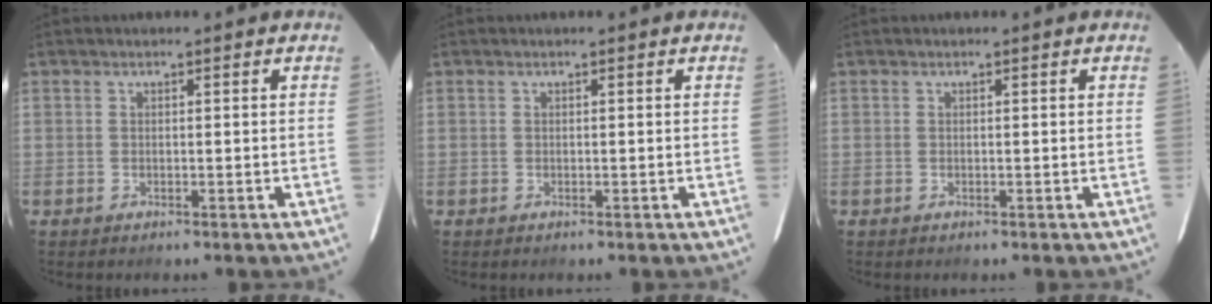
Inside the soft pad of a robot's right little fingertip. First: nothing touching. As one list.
[{"total": 0.0}, {"total": 0.0}]